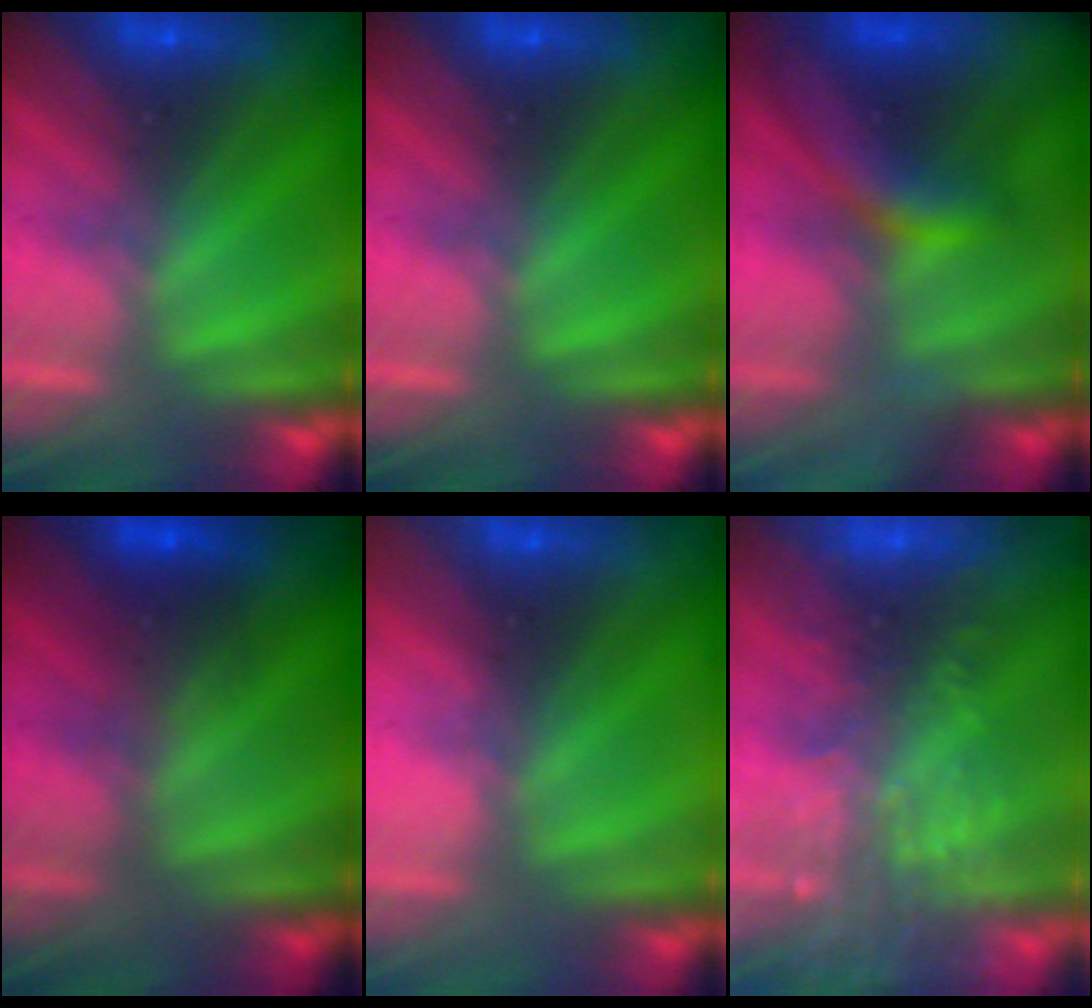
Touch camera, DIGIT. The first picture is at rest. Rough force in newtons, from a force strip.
{"total": 0.0}
{"total": 8.5}
{"total": 2.2}
{"total": 2.3}
{"total": 9.3}